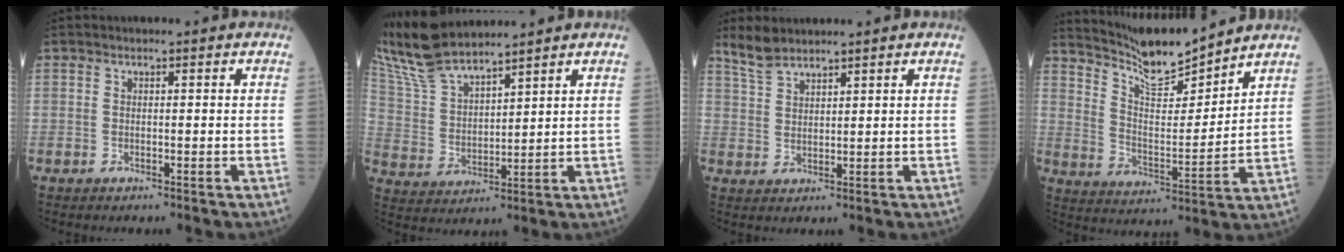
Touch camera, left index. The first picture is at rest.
{"total": 10.6, "force": [9.9, 1.4, 3.6], "torque": [-0.097, 0.018, 0.208]}
{"total": 3.8, "force": [3.6, 0.8, 0.8], "torque": [-0.026, 0.010, 0.078]}
{"total": 11.1, "force": [10.7, 0.0, 3.0], "torque": [-0.068, -0.006, 0.197]}